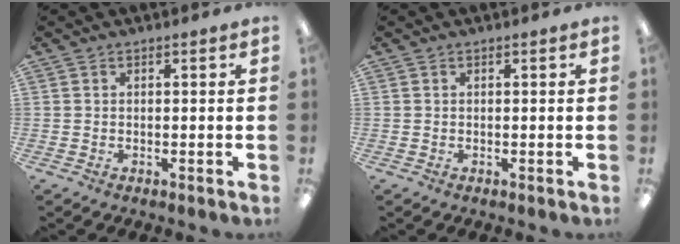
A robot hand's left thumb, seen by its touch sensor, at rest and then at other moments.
{"total": 0.0}